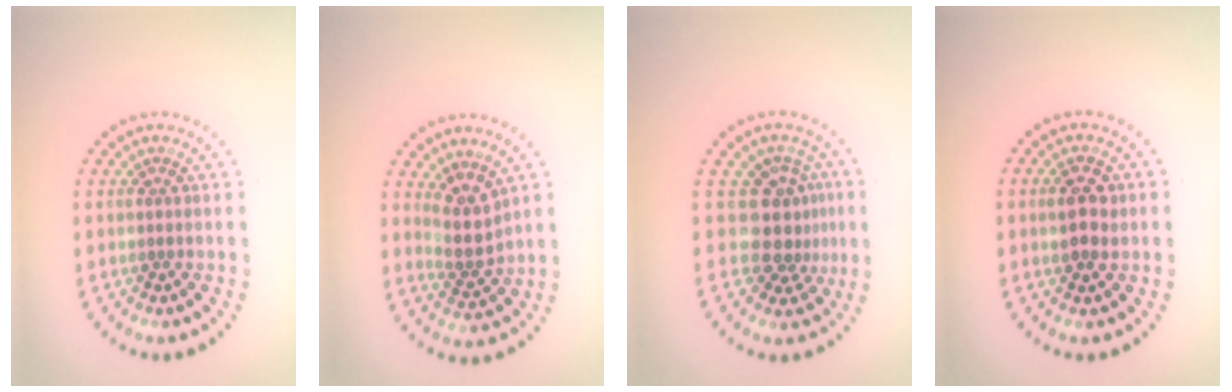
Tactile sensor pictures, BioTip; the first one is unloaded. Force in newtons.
{"total": 2.9, "press": 2.3, "slide": 1.8}
{"total": 3.6, "press": 2.7, "slide": 2.4}
{"total": 2.6, "press": 2.6, "slide": 0.2}